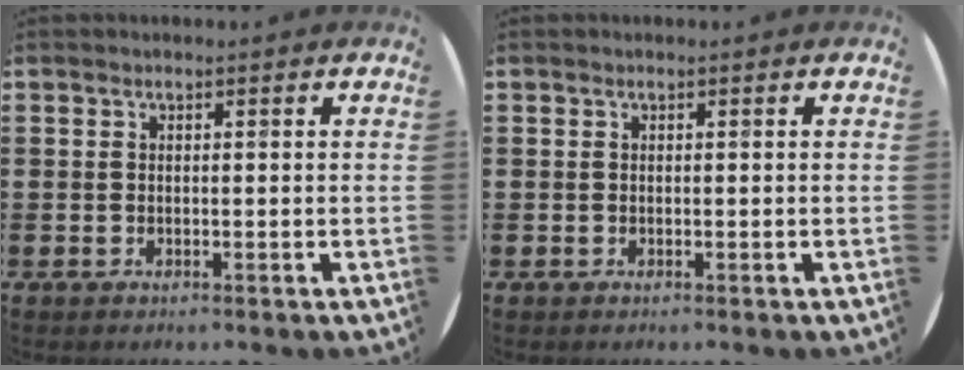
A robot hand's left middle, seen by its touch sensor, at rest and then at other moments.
{"total": 0.0}